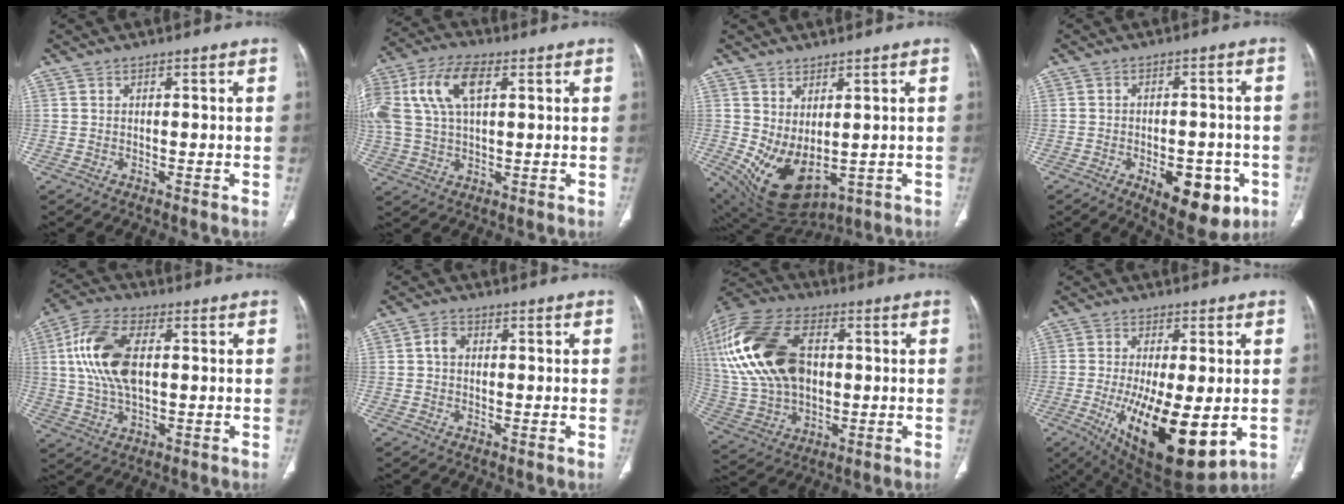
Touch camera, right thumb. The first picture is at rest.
{"total": 15.0, "force": [4.5, 8.0, 11.9], "torque": [-0.265, 0.020, 0.082]}
{"total": 11.2, "force": [-0.5, 6.0, 9.4], "torque": [-0.159, -0.015, 0.026]}
{"total": 13.7, "force": [-5.6, 6.5, 10.7], "torque": [-0.117, 0.014, -0.068]}
{"total": 13.8, "force": [2.1, 7.2, 11.6], "torque": [-0.243, 0.012, 0.040]}
{"total": 2.5, "force": [0.3, 2.0, 1.6], "torque": [-0.023, 0.007, 0.001]}
{"total": 25.9, "force": [4.4, 16.4, 19.5], "torque": [-0.426, 0.009, 0.087]}
{"total": 19.1, "force": [-4.2, 7.1, 17.2], "torque": [-0.287, -0.028, -0.043]}